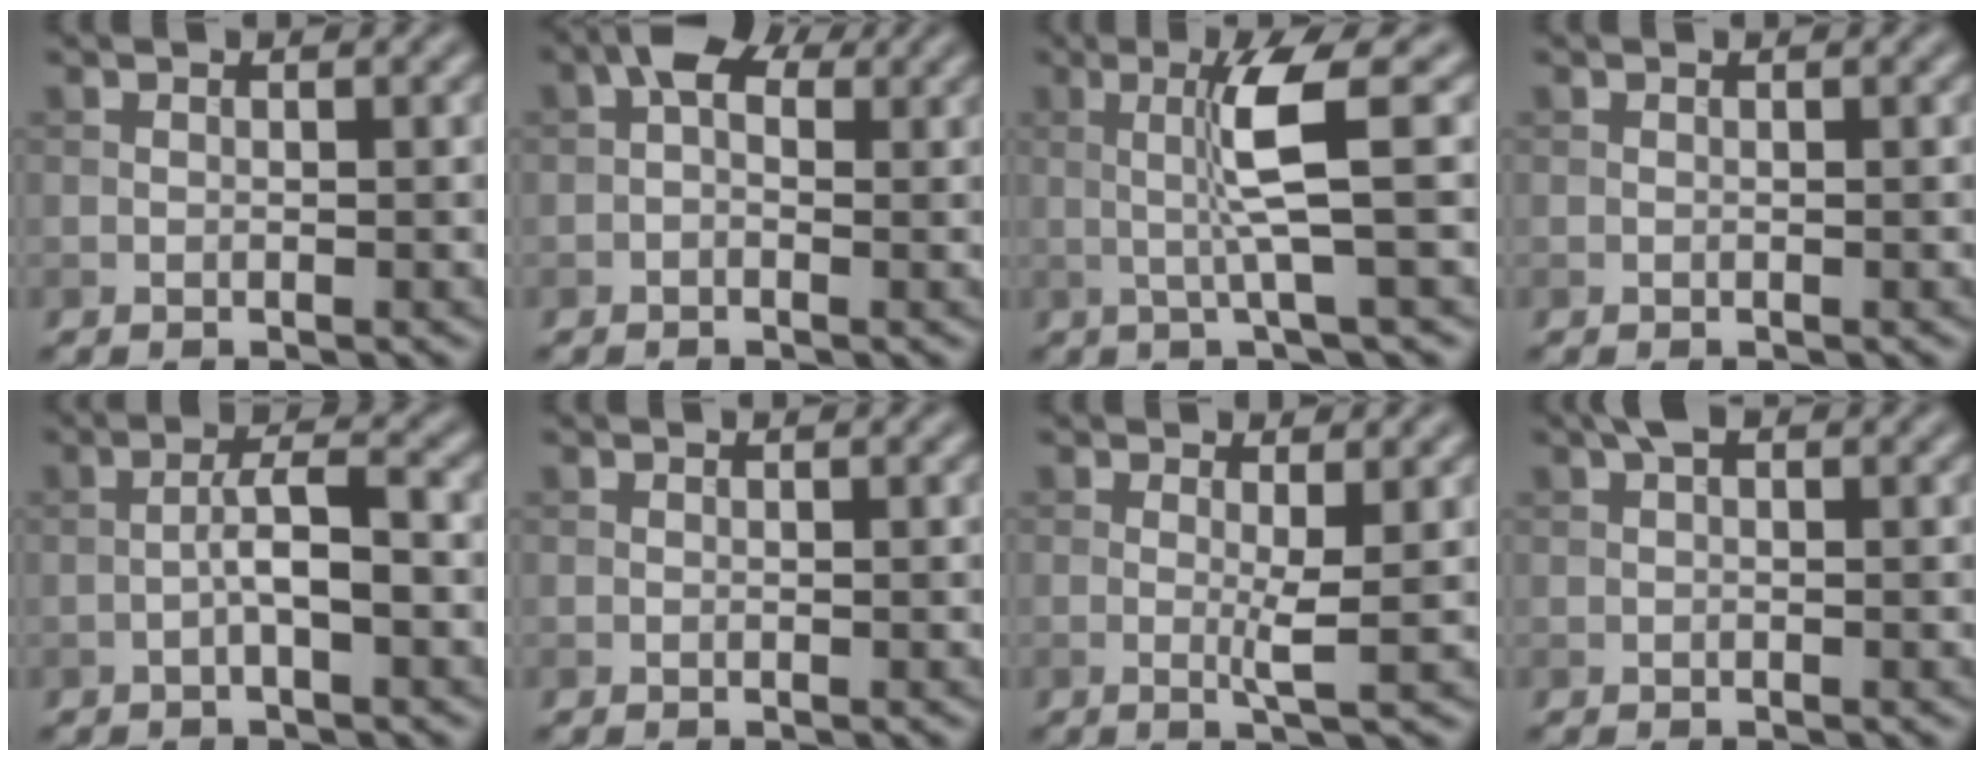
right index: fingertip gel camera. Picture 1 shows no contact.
{"total": 2.9, "force": [0.5, 1.8, 2.3], "torque": [-0.034, 0.011, -0.007]}
{"total": 4.8, "force": [0.4, 0.1, 4.8], "torque": [-0.096, 0.001, 0.009]}
{"total": 0.0}
{"total": 3.3, "force": [-1.0, 0.7, 3.1], "torque": [-0.059, 0.009, -0.023]}
{"total": 0.0}
{"total": 2.0, "force": [0.2, 0.0, 2.0], "torque": [-0.042, -0.006, -0.001]}
{"total": 1.3, "force": [0.5, 0.5, 1.0], "torque": [-0.020, 0.005, 0.007]}